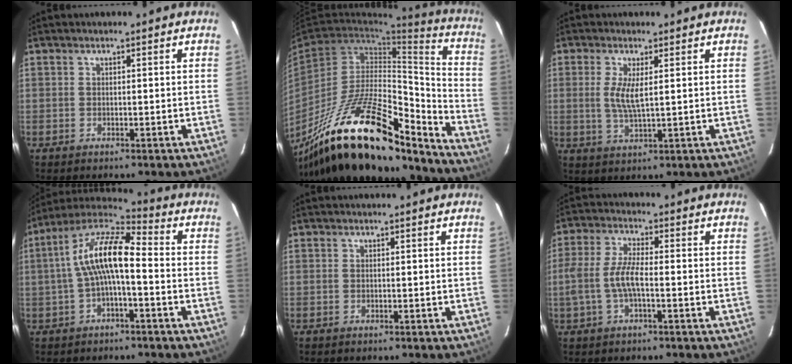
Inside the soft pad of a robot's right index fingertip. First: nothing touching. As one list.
[{"total": 28.7, "force": [-20.8, 8.8, 17.8], "torque": [-0.299, -0.022, -0.337]}, {"total": 4.9, "force": [0.8, 1.0, 4.7], "torque": [-0.096, -0.006, 0.013]}, {"total": 11.3, "force": [-1.0, 3.4, 10.8], "torque": [-0.213, 0.023, -0.024]}, {"total": 0.0}, {"total": 6.7, "force": [-1.6, 1.8, 6.2], "torque": [-0.134, 0.005, -0.030]}]